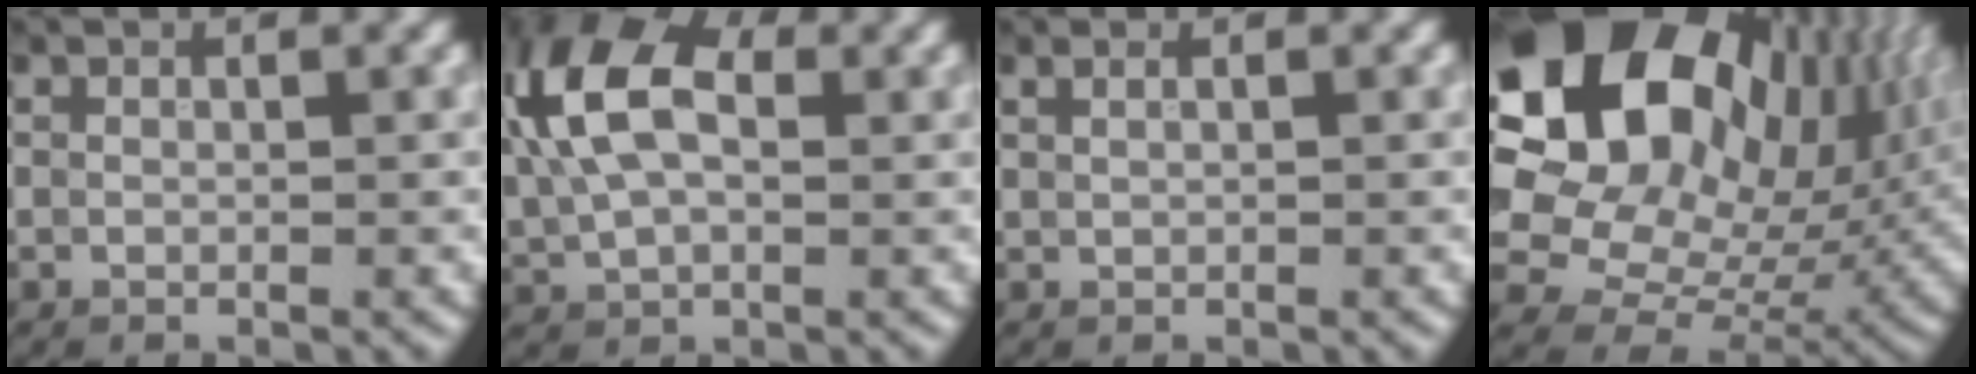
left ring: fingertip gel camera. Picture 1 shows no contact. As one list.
[{"total": 9.5, "force": [2.6, 5.5, 7.4], "torque": [-0.176, 0.019, 0.038]}, {"total": 1.7, "force": [0.9, 0.9, 1.1], "torque": [-0.012, 0.001, -0.003]}, {"total": 21.0, "force": [7.5, 15.0, 12.6], "torque": [-0.264, 0.027, 0.151]}]